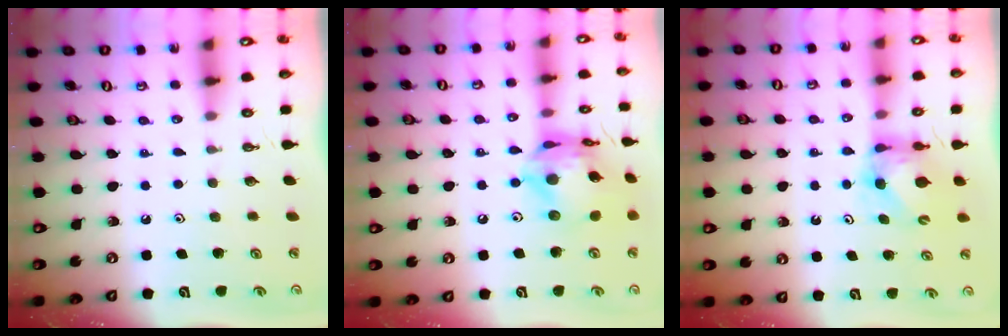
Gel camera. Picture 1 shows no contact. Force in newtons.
{"total": 15.7, "press": 15.6, "slide": 1.5}
{"total": 6.1, "press": 6.1, "slide": 0.4}